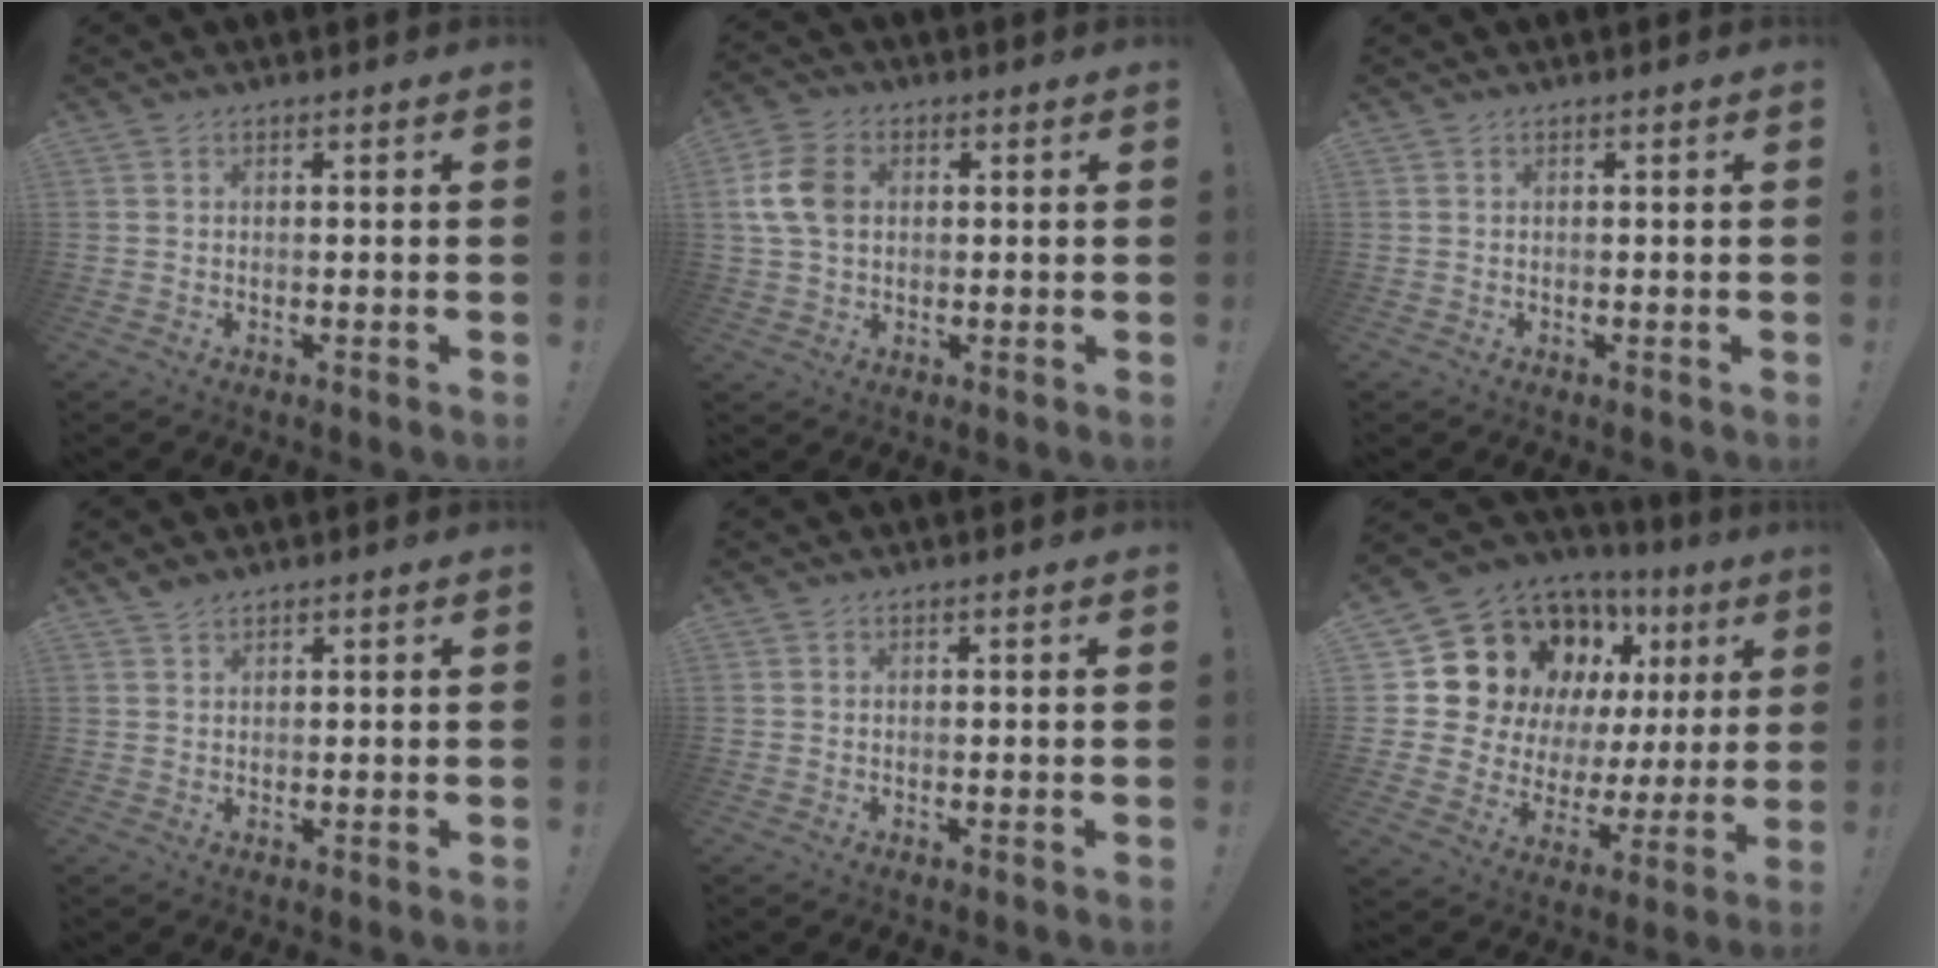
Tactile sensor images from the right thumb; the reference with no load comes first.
{"total": 10.3, "force": [1.4, 7.5, 6.9], "torque": [-0.137, 0.009, 0.029]}
{"total": 0.0}
{"total": 1.5, "force": [1.3, 0.4, 0.7], "torque": [-0.012, -0.003, 0.025]}
{"total": 0.0}
{"total": 17.4, "force": [10.8, 10.8, 8.3], "torque": [-0.123, -0.085, 0.222]}